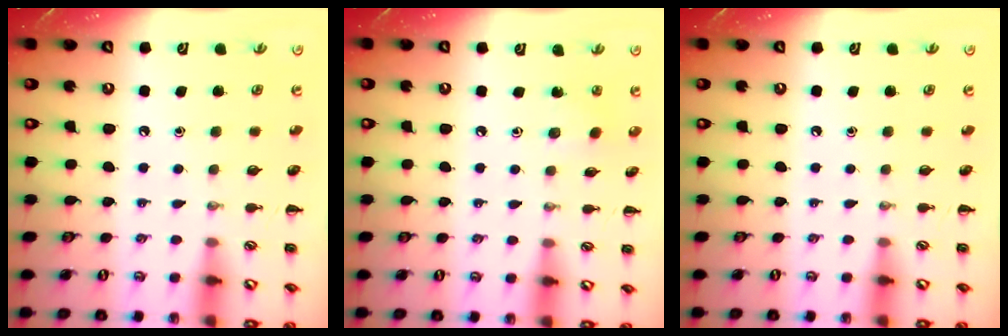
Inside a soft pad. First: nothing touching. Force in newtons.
{"total": 2.4, "press": 2.3, "slide": 0.6}
{"total": 0.0}